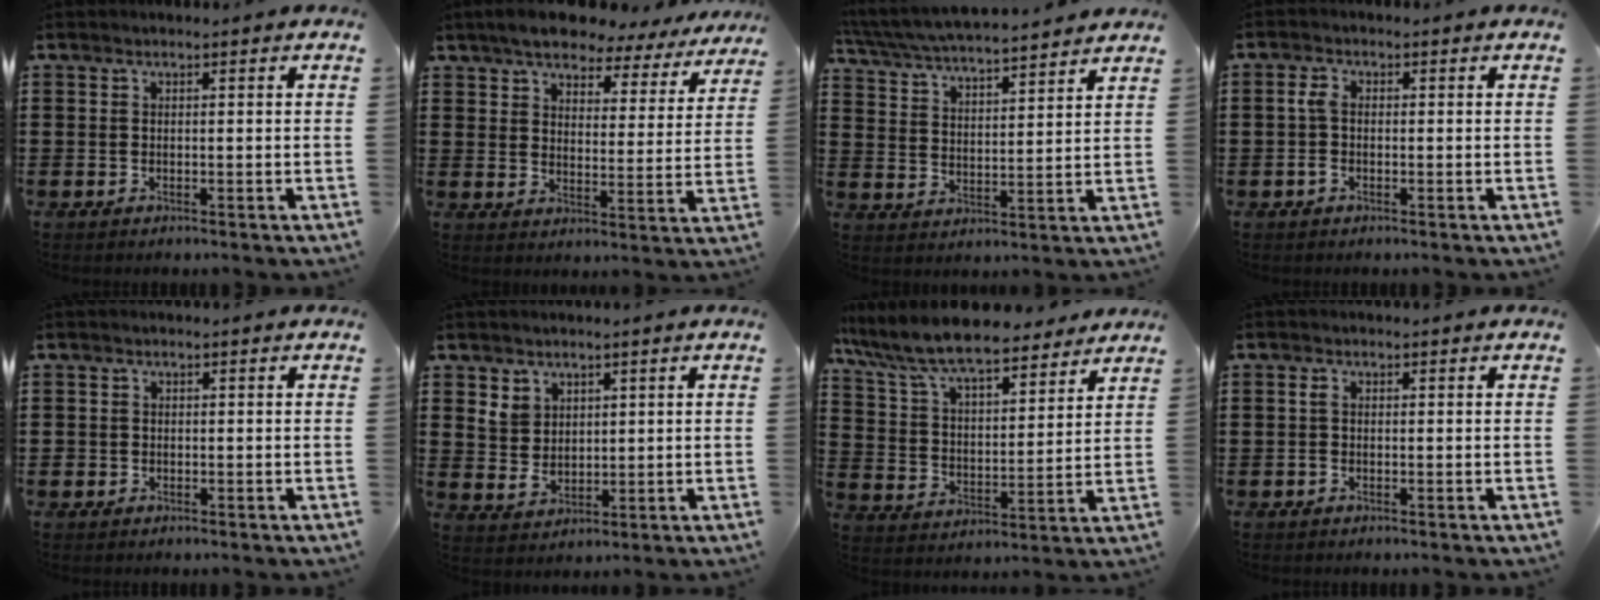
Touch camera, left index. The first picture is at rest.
{"total": 6.2, "force": [5.8, 1.5, 1.7], "torque": [-0.055, -0.030, 0.098]}
{"total": 5.2, "force": [5.0, 0.0, 1.4], "torque": [-0.052, -0.033, 0.082]}
{"total": 2.5, "force": [-0.4, 1.3, 2.1], "torque": [-0.057, -0.001, -0.013]}
{"total": 0.9, "force": [-0.4, 0.8, 0.1], "torque": [-0.004, 0.003, -0.009]}
{"total": 4.1, "force": [2.3, 3.1, 1.1], "torque": [-0.027, 0.008, 0.043]}
{"total": 9.7, "force": [8.7, 1.7, 3.9], "torque": [-0.113, -0.043, 0.152]}
{"total": 1.0, "force": [-0.3, 0.5, 0.9], "torque": [-0.026, -0.003, -0.008]}